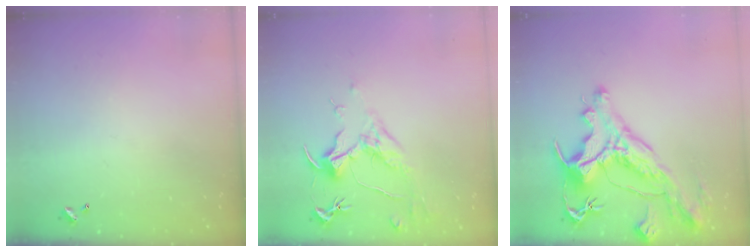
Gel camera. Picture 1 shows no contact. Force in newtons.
{"total": 1.5, "press": 1.3, "slide": 0.8}
{"total": 7.1, "press": 6.9, "slide": 1.8}